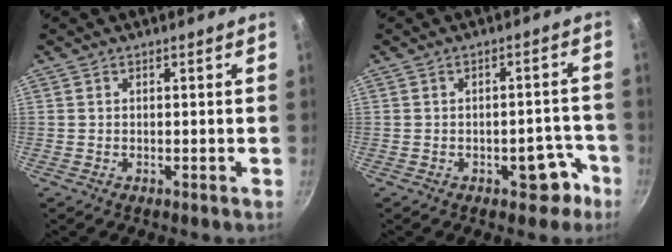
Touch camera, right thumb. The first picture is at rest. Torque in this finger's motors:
{"motor_torque": [0.51, 0.36, 0.48, -0.45, 0.00]}